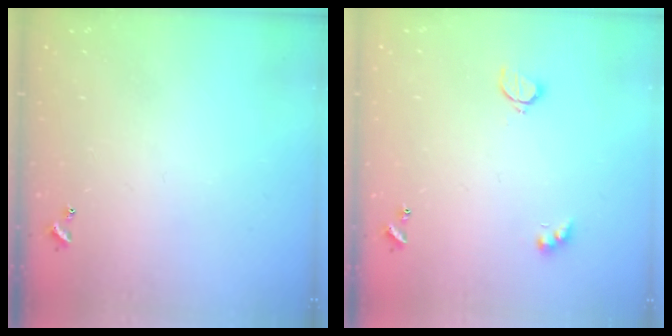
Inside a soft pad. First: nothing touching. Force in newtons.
{"total": 3.3, "press": 3.3, "slide": 0.6}